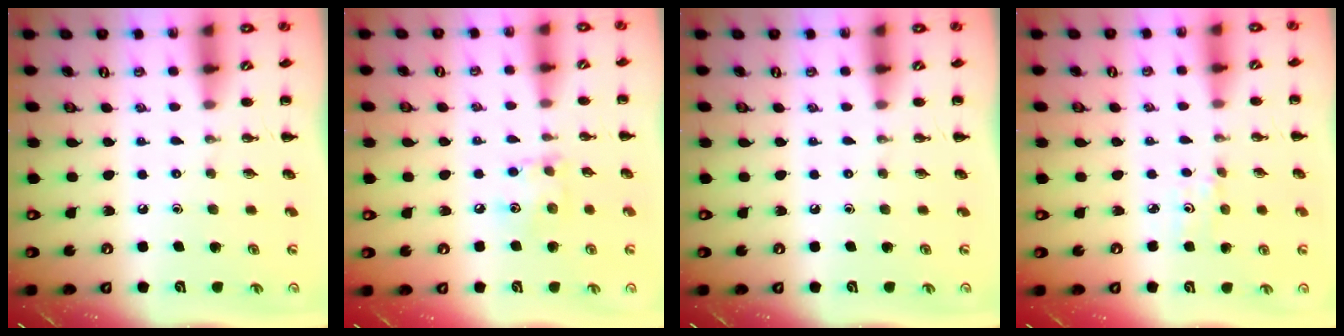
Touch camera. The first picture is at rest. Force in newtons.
{"total": 6.5, "press": 6.5, "slide": 0.8}
{"total": 0.0}
{"total": 2.8, "press": 2.6, "slide": 0.9}